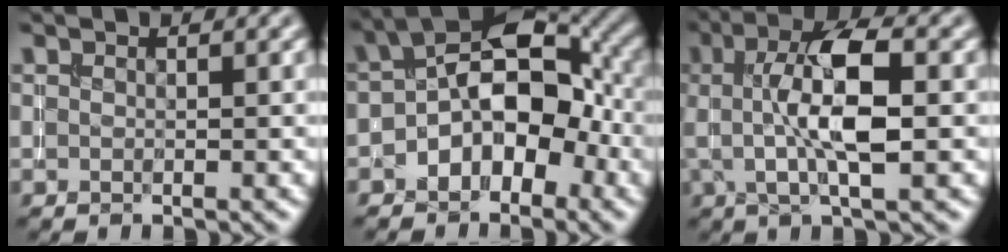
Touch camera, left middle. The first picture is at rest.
{"total": 7.3, "force": [-1.8, 4.3, 5.6], "torque": [-0.068, 0.024, -0.041]}
{"total": 7.1, "force": [0.6, 2.0, 6.8], "torque": [-0.114, 0.009, 0.005]}